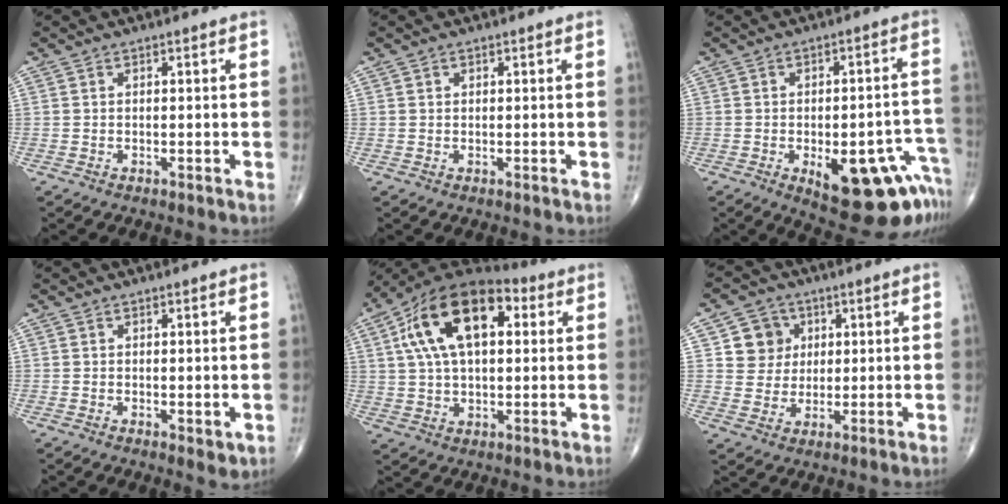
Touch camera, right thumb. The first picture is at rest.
{"total": 0.5, "force": [0.3, 0.4, 0.1], "torque": [0.001, -0.001, 0.004]}
{"total": 18.0, "force": [-8.0, 7.4, 14.4], "torque": [-0.111, 0.040, -0.085]}
{"total": 2.0, "force": [0.0, 0.9, 1.8], "torque": [-0.023, -0.008, 0.001]}
{"total": 20.0, "force": [5.7, 10.8, 15.9], "torque": [-0.266, 0.019, 0.085]}
{"total": 7.2, "force": [2.2, 6.7, 1.6], "torque": [0.007, -0.003, 0.038]}